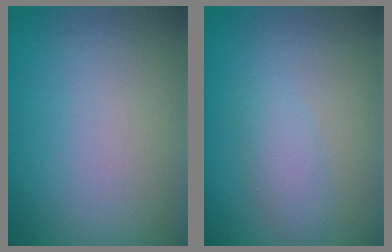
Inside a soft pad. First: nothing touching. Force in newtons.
{"total": 2.2, "press": 2.2, "slide": 0.1}